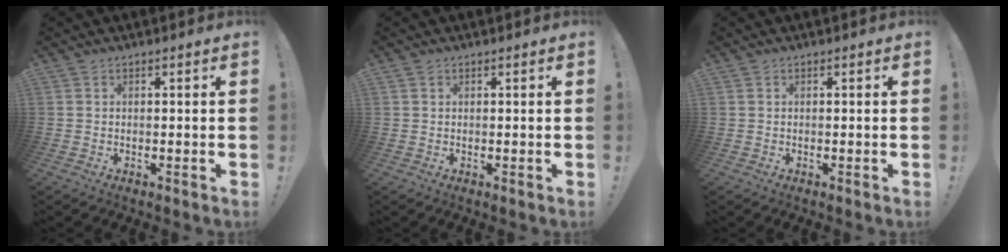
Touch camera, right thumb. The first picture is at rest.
{"total": 0.6, "force": [0.4, 0.4, 0.1], "torque": [-0.003, 0.000, 0.008]}
{"total": 0.0}